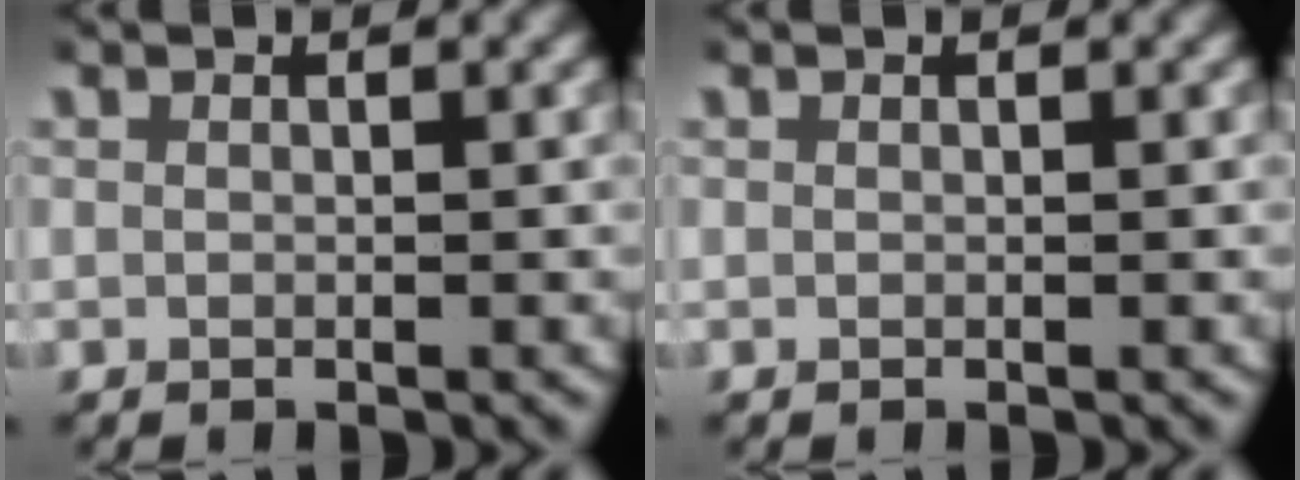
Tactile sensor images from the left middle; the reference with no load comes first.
{"total": 0.0}